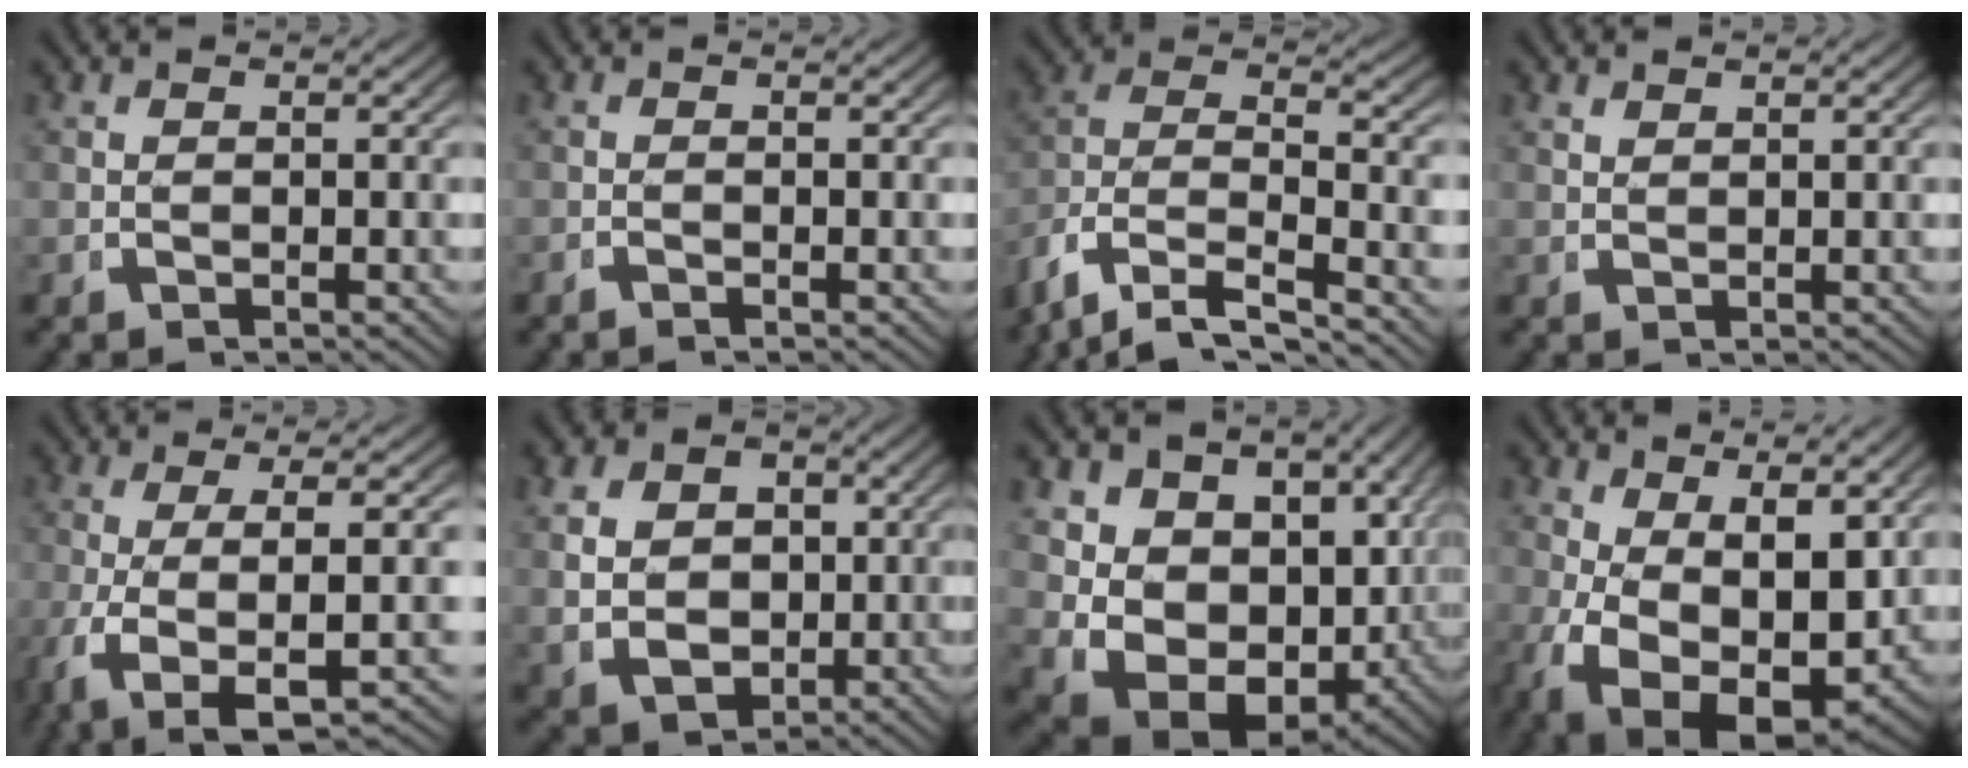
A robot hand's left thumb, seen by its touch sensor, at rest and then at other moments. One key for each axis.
{"total": 0.7, "fx": -0.6, "fy": 0.0, "fz": 0.3, "tx": -0.004, "ty": -0.001, "tz": -0.013}
{"total": 14.5, "fx": -4.2, "fy": 10.9, "fz": 8.5, "tx": -0.225, "ty": -0.058, "tz": -0.059}
{"total": 1.0, "fx": 1.0, "fy": -0.1, "fz": 0.0, "tx": 0.001, "ty": 0.000, "tz": 0.026}
{"total": 8.4, "fx": -2.6, "fy": 3.0, "fz": 7.4, "tx": -0.162, "ty": -0.028, "tz": -0.015}
{"total": 8.9, "fx": -0.2, "fy": 7.1, "fz": 5.4, "tx": -0.107, "ty": -0.032, "tz": 0.012}
{"total": 16.9, "fx": -1.6, "fy": 12.8, "fz": 10.9, "tx": -0.230, "ty": -0.079, "tz": -0.003}
{"total": 12.5, "fx": -2.7, "fy": 7.7, "fz": 9.4, "tx": -0.196, "ty": -0.068, "tz": -0.009}